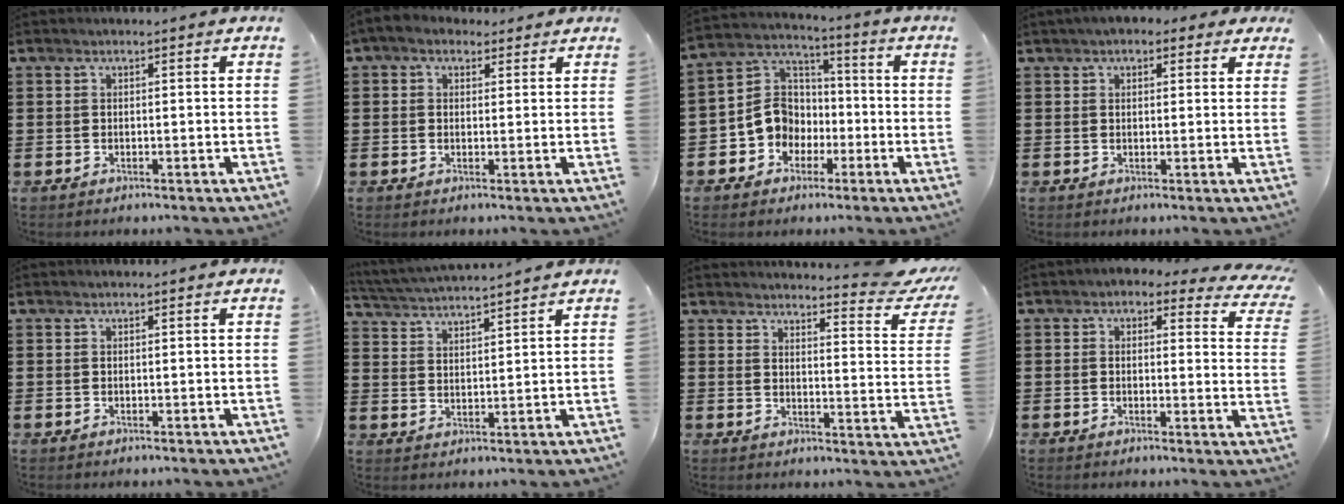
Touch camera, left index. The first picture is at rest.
{"total": 2.0, "force": [1.0, 1.5, 0.9], "torque": [-0.022, 0.010, 0.018]}
{"total": 8.3, "force": [-2.3, 7.6, 2.3], "torque": [-0.088, 0.010, -0.050]}
{"total": 2.6, "force": [1.7, 1.8, 0.9], "torque": [-0.019, 0.006, 0.027]}
{"total": 0.0}
{"total": 3.8, "force": [3.7, -0.5, 0.4], "torque": [-0.025, -0.024, 0.062]}
{"total": 4.7, "force": [4.1, -0.1, 2.3], "torque": [-0.039, -0.036, 0.062]}
{"total": 2.8, "force": [1.9, 1.6, 1.3], "torque": [-0.027, -0.005, 0.030]}